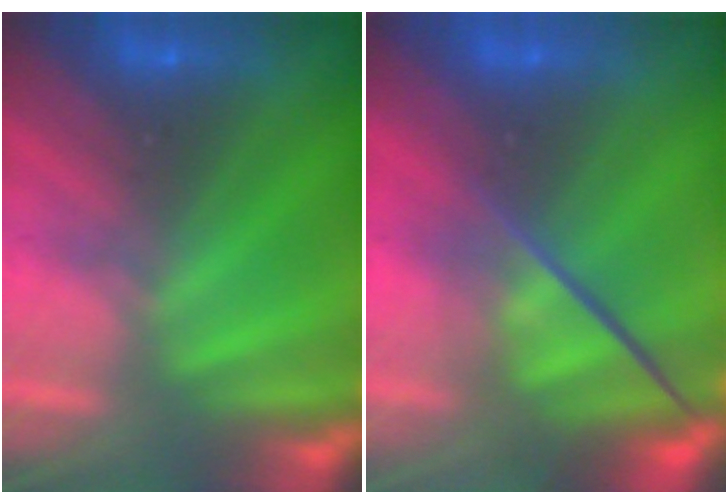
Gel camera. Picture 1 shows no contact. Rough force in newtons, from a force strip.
{"total": 3.8}